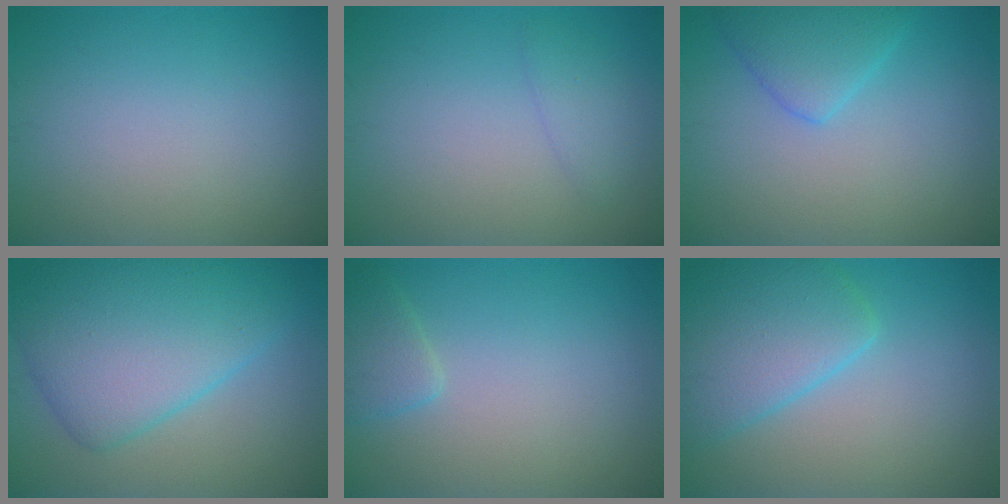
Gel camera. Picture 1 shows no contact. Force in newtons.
{"total": 1.5, "press": 1.5, "slide": 0.2}
{"total": 3.2, "press": 3.2, "slide": 0.2}
{"total": 9.3, "press": 9.3, "slide": 0.3}
{"total": 1.8, "press": 1.8, "slide": 0.2}
{"total": 6.2, "press": 6.2, "slide": 0.4}